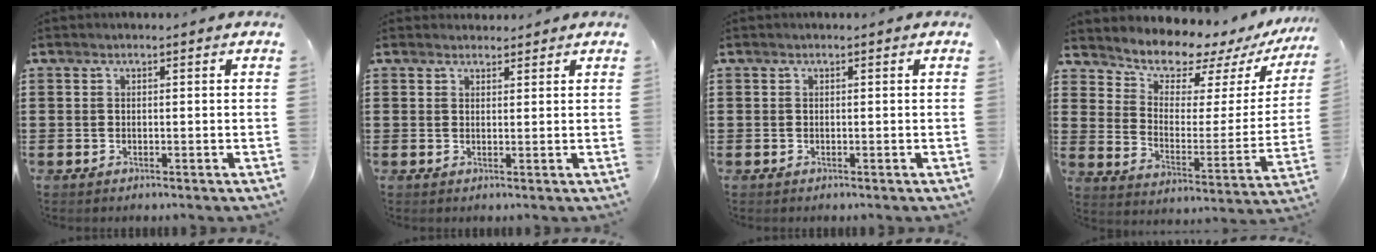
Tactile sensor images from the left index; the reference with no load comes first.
{"total": 1.6, "force": [1.5, 0.6, -0.1], "torque": [-0.003, 0.004, 0.030]}
{"total": 0.0}
{"total": 7.1, "force": [6.7, 2.2, 1.0], "torque": [-0.046, -0.060, 0.114]}